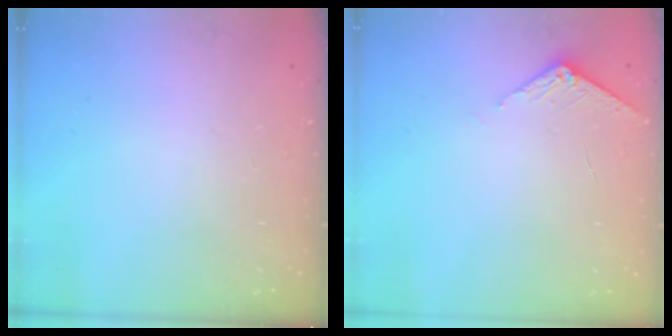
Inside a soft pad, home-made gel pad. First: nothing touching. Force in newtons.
{"total": 2.9, "press": 2.9, "slide": 0.3}